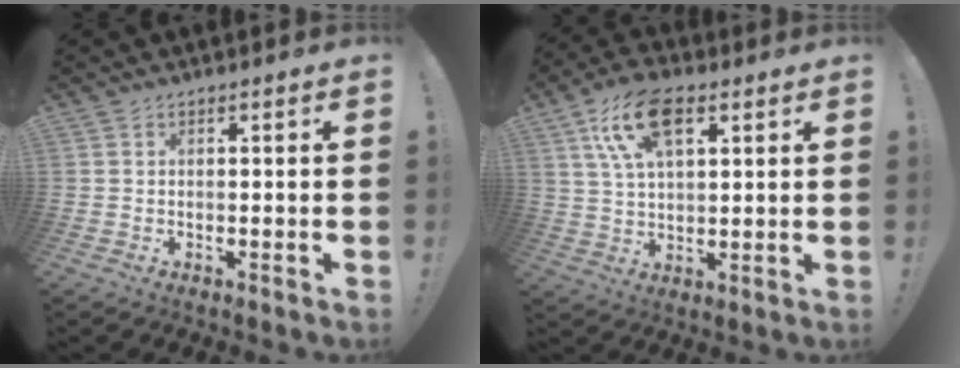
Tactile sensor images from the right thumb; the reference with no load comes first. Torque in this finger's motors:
{"motor_torque": [1.15, 1.30, 0.54, 0.54, 0.09]}